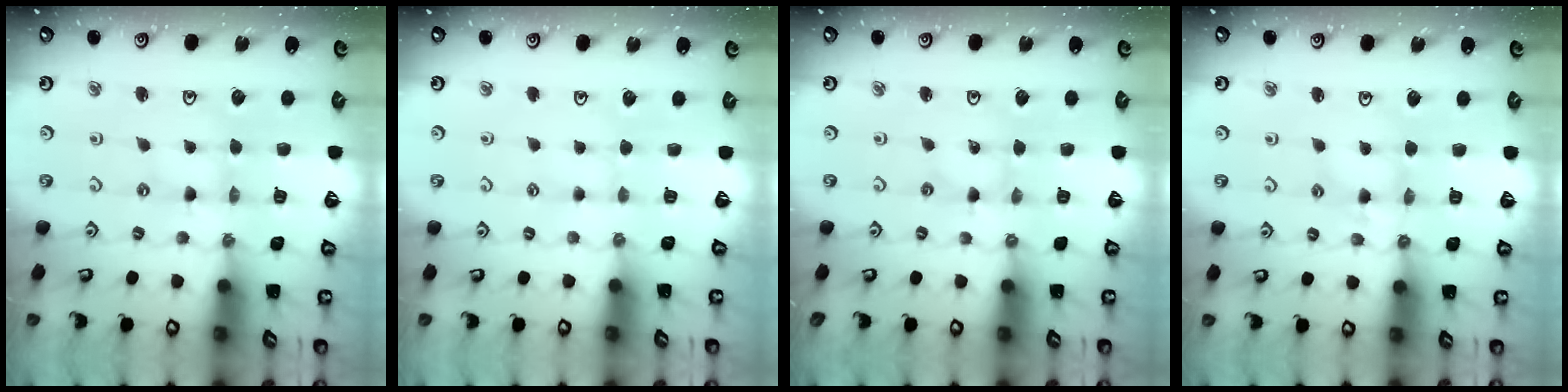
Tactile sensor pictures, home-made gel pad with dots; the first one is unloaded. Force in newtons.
{"total": 1.8, "press": 1.7, "slide": 0.3}
{"total": 0.0}
{"total": 6.2, "press": 6.2, "slide": 0.4}